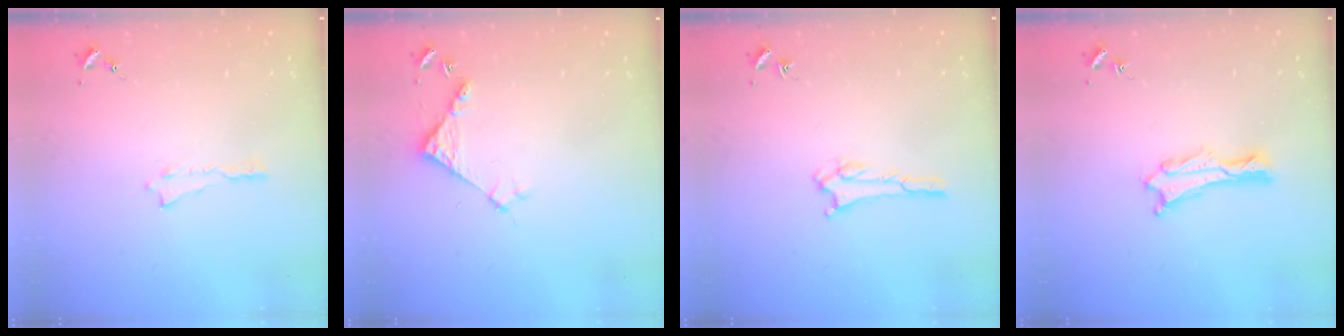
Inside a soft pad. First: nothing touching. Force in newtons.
{"total": 4.0, "press": 4.0, "slide": 0.3}
{"total": 1.8, "press": 1.8, "slide": 0.2}
{"total": 0.8, "press": 0.7, "slide": 0.2}